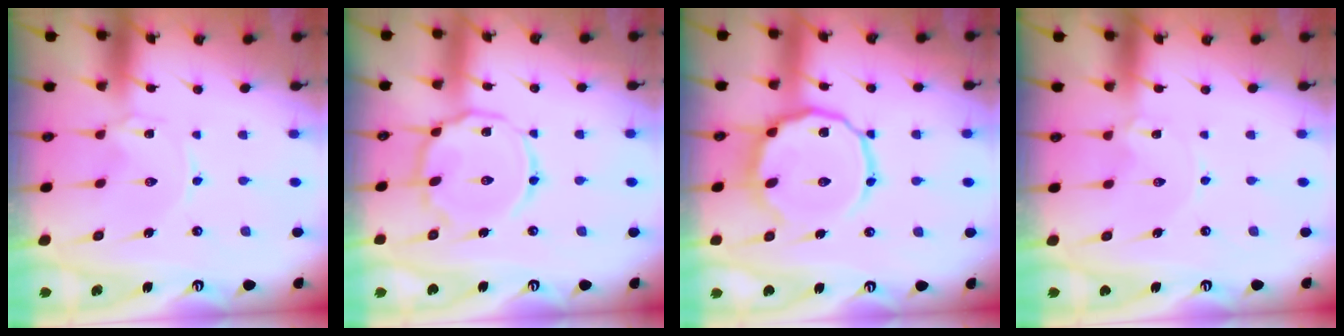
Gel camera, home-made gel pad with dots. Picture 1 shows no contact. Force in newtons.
{"total": 11.7, "press": 11.7, "slide": 0.7}
{"total": 13.1, "press": 13.0, "slide": 1.1}
{"total": 0.7, "press": 0.7, "slide": 0.2}